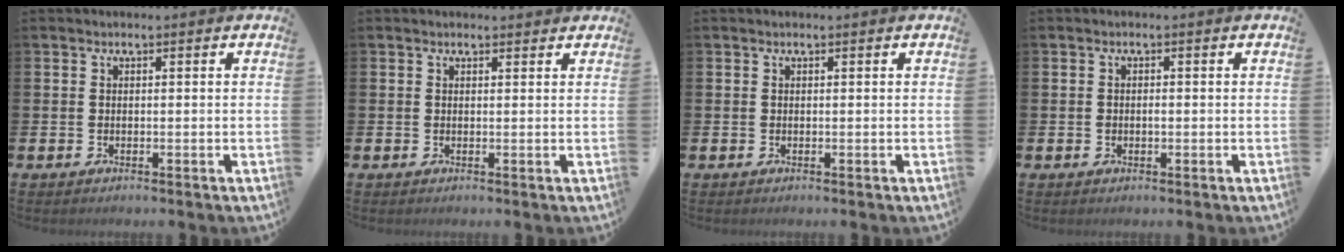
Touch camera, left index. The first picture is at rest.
{"total": 0.8, "force": [0.7, 0.3, 0.1], "torque": [0.013, -0.003, 0.010]}
{"total": 0.0}
{"total": 0.8, "force": [-0.1, 0.6, 0.6], "torque": [-0.007, 0.002, -0.005]}